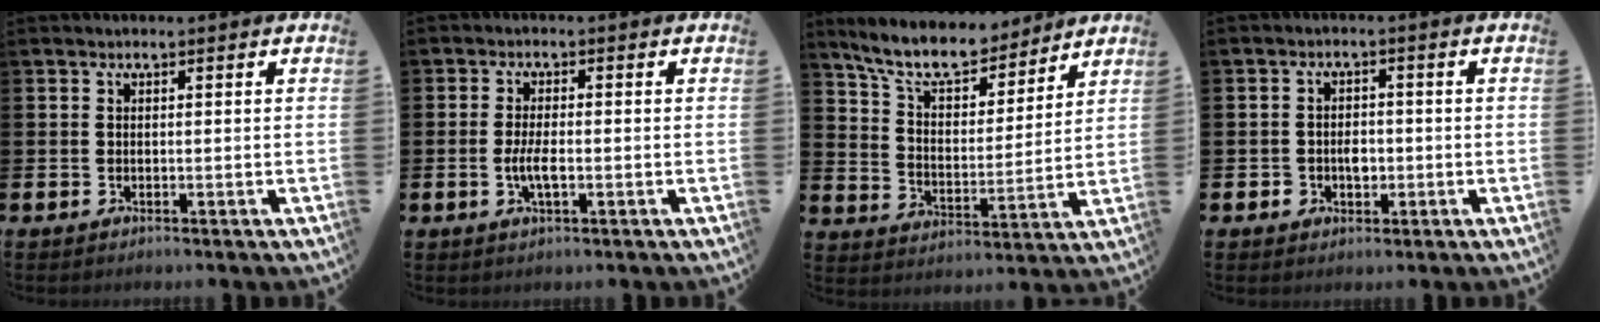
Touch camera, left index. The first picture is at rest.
{"total": 3.2, "force": [-0.7, 1.0, 2.9], "torque": [-0.057, -0.001, -0.016]}
{"total": 9.6, "force": [8.6, 2.8, 3.3], "torque": [-0.093, -0.054, 0.152]}
{"total": 2.6, "force": [-0.7, 2.2, 1.2], "torque": [-0.019, 0.003, -0.018]}